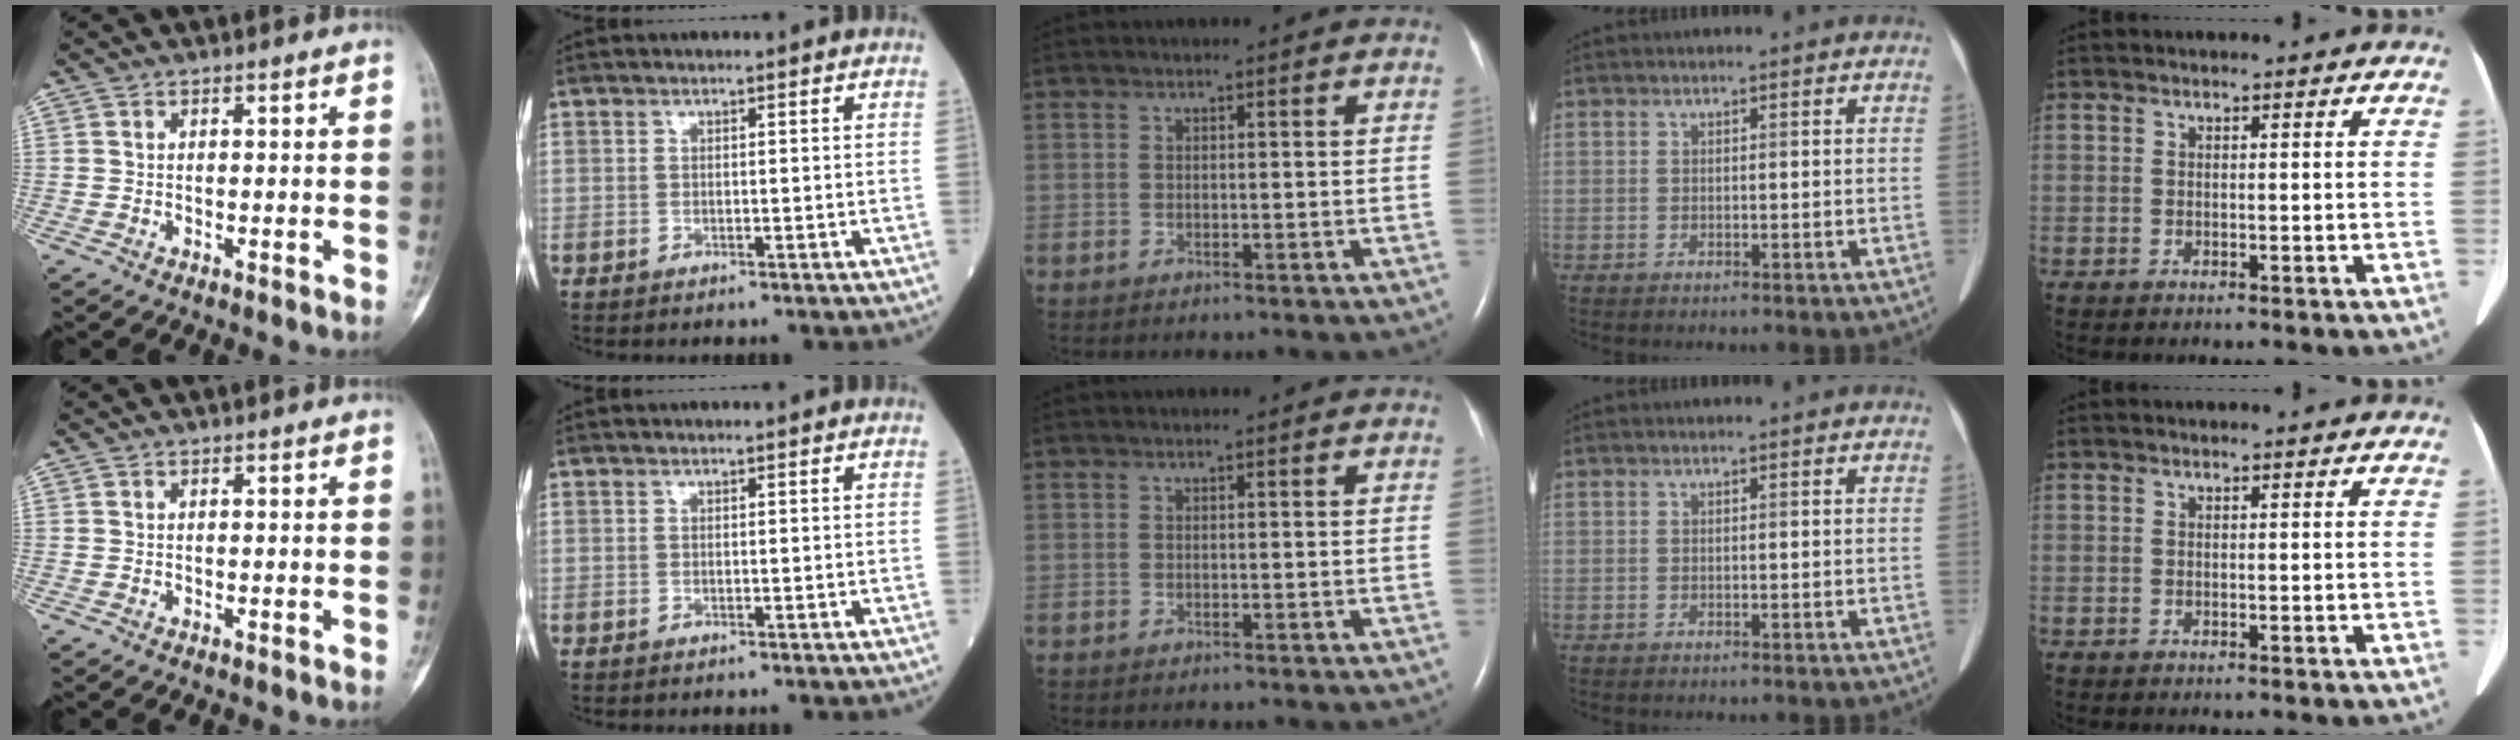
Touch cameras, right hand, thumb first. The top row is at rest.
{}